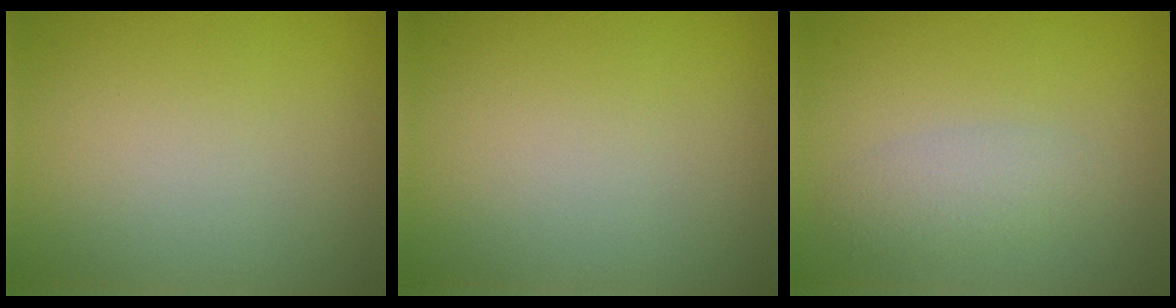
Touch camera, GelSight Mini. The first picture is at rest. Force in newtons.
{"total": 0.0}
{"total": 2.4, "press": 2.4, "slide": 0.1}